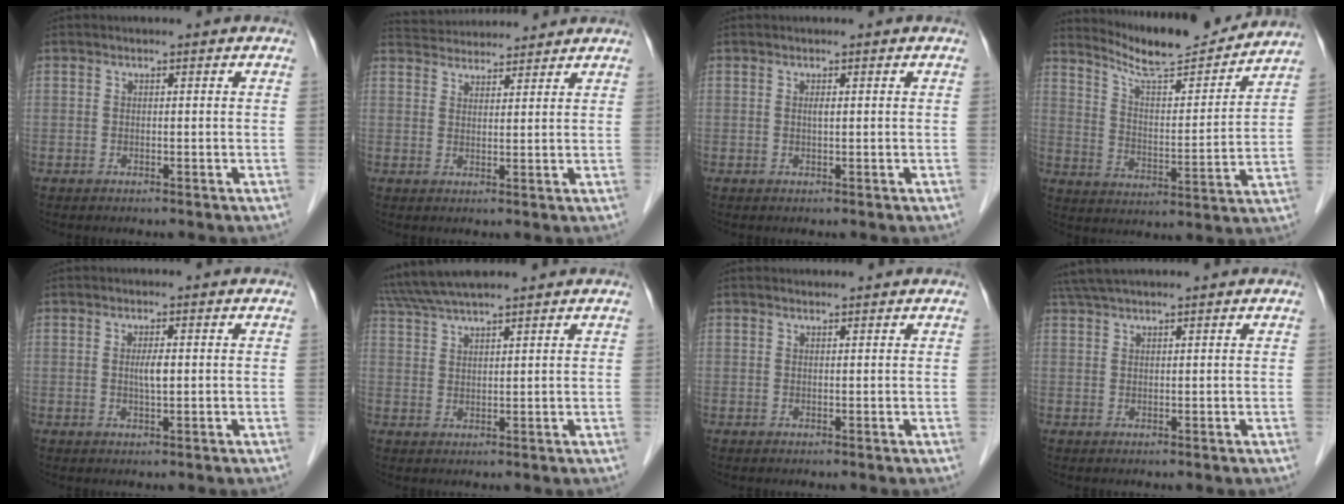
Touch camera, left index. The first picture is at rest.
{"total": 8.9, "force": [8.6, 1.4, 1.7], "torque": [-0.033, 0.034, 0.132]}
{"total": 0.6, "force": [0.2, 0.0, 0.6], "torque": [-0.014, -0.001, 0.004]}
{"total": 14.8, "force": [14.1, 0.6, 4.6], "torque": [-0.081, -0.006, 0.219]}
{"total": 2.0, "force": [0.2, 0.3, 1.9], "torque": [-0.037, 0.000, 0.003]}
{"total": 9.8, "force": [8.7, 0.4, 4.6], "torque": [-0.089, 0.040, 0.149]}
{"total": 1.3, "force": [1.3, 0.1, 0.2], "torque": [-0.008, 0.011, 0.023]}
{"total": 6.7, "force": [5.9, 0.3, 3.2], "torque": [-0.057, 0.042, 0.106]}